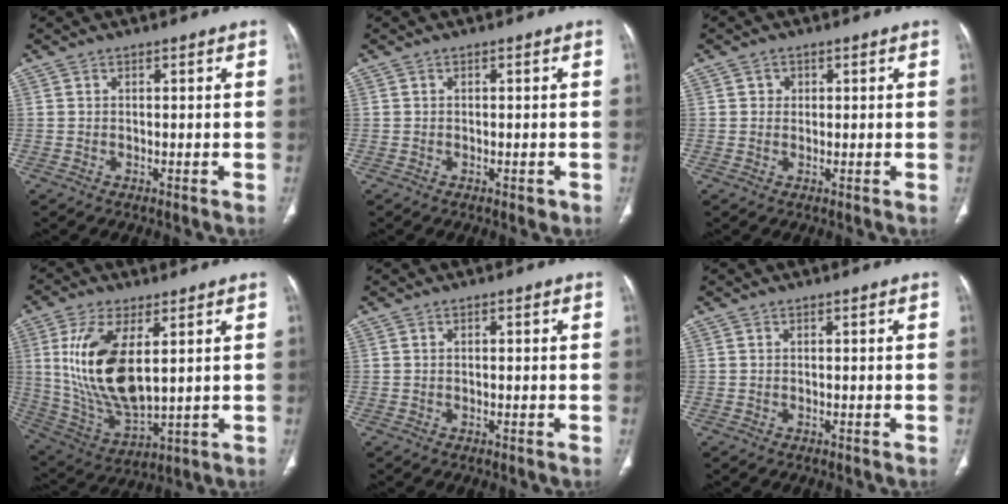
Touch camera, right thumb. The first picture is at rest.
{"total": 1.1, "force": [-0.5, 0.6, 0.7], "torque": [-0.007, -0.001, -0.004]}
{"total": 1.5, "force": [0.4, 1.4, 0.3], "torque": [0.003, 0.001, 0.004]}
{"total": 17.1, "force": [3.9, 7.7, 14.8], "torque": [-0.296, -0.025, 0.090]}
{"total": 0.6, "force": [0.1, 0.2, 0.6], "torque": [-0.014, 0.003, 0.003]}
{"total": 0.0}